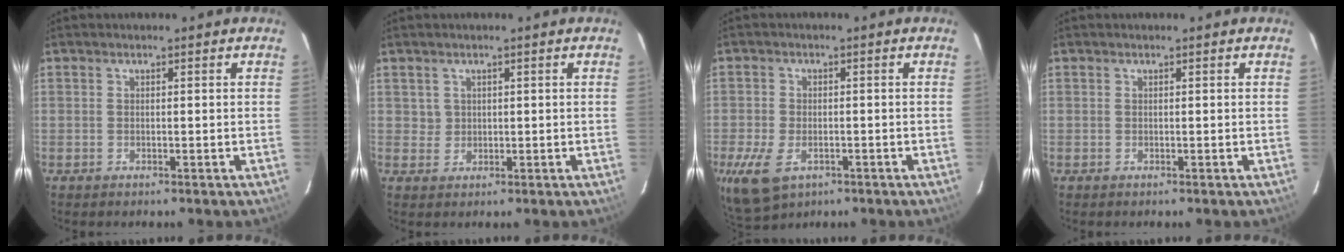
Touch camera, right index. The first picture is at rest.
{"total": 1.6, "force": [0.6, 1.5, -0.1], "torque": [0.008, 0.006, 0.011]}
{"total": 10.3, "force": [-4.4, 6.4, 6.8], "torque": [-0.161, -0.028, -0.072]}
{"total": 0.0}